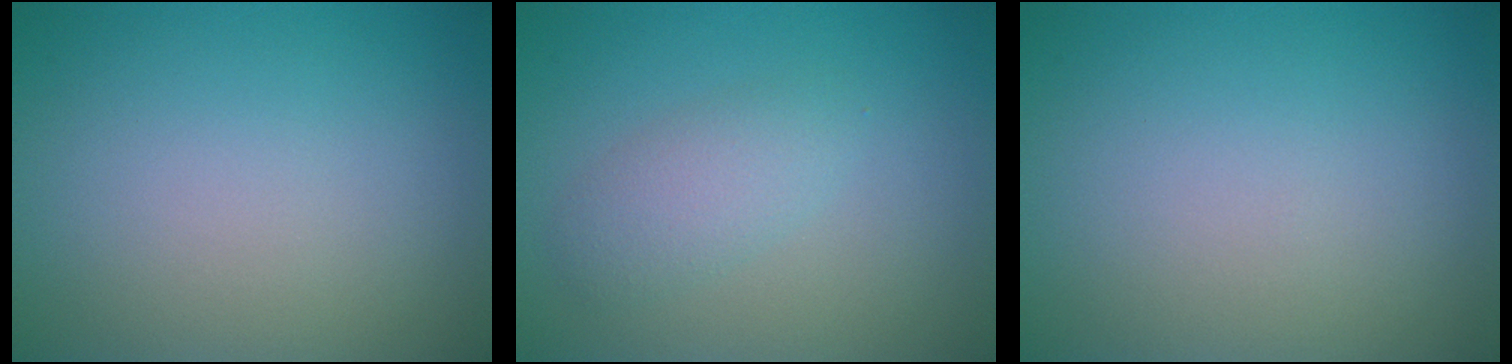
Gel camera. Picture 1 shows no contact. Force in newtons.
{"total": 2.4, "press": 2.4, "slide": 0.2}
{"total": 0.0}